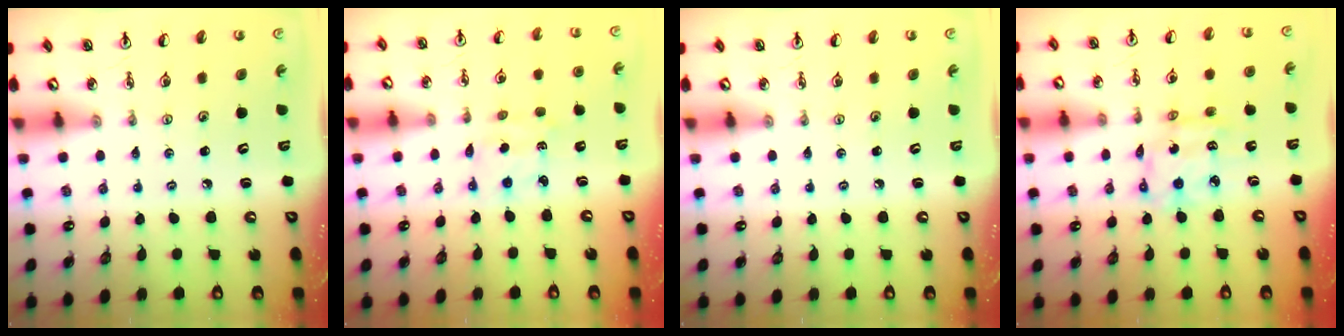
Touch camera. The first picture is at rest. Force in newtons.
{"total": 2.2, "press": 2.1, "slide": 0.5}
{"total": 0.0}
{"total": 7.3, "press": 7.3, "slide": 0.5}